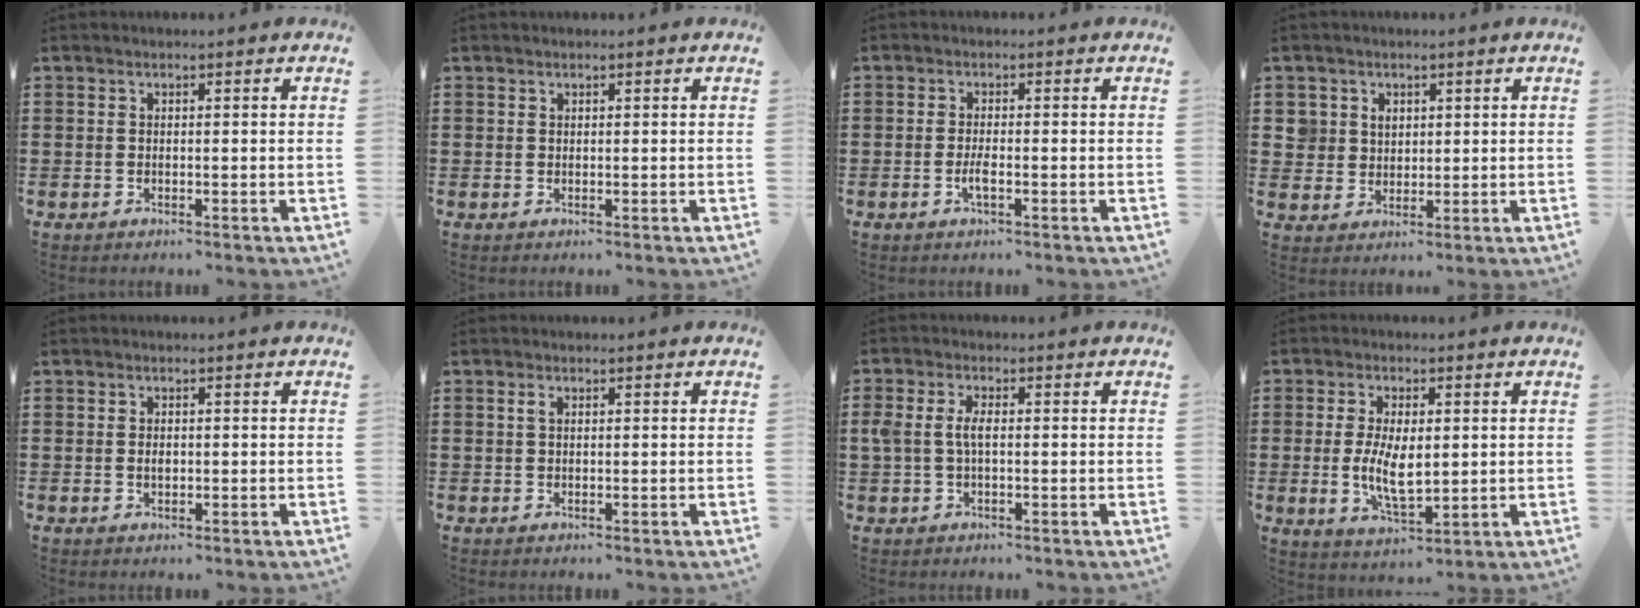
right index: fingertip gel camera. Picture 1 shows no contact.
{"total": 0.0}
{"total": 2.3, "force": [-0.9, 0.2, 2.1], "torque": [-0.045, -0.006, -0.019]}
{"total": 3.9, "force": [1.7, 3.5, 0.5], "torque": [-0.025, 0.015, 0.031]}
{"total": 1.2, "force": [-0.1, 0.6, 1.0], "torque": [-0.022, 0.003, -0.002]}
{"total": 0.8, "force": [0.3, 0.4, 0.7], "torque": [-0.016, 0.002, 0.005]}
{"total": 3.4, "force": [0.1, 1.6, 3.0], "torque": [-0.081, -0.002, -0.007]}
{"total": 7.1, "force": [-0.2, 3.2, 6.3], "torque": [-0.129, 0.001, -0.004]}